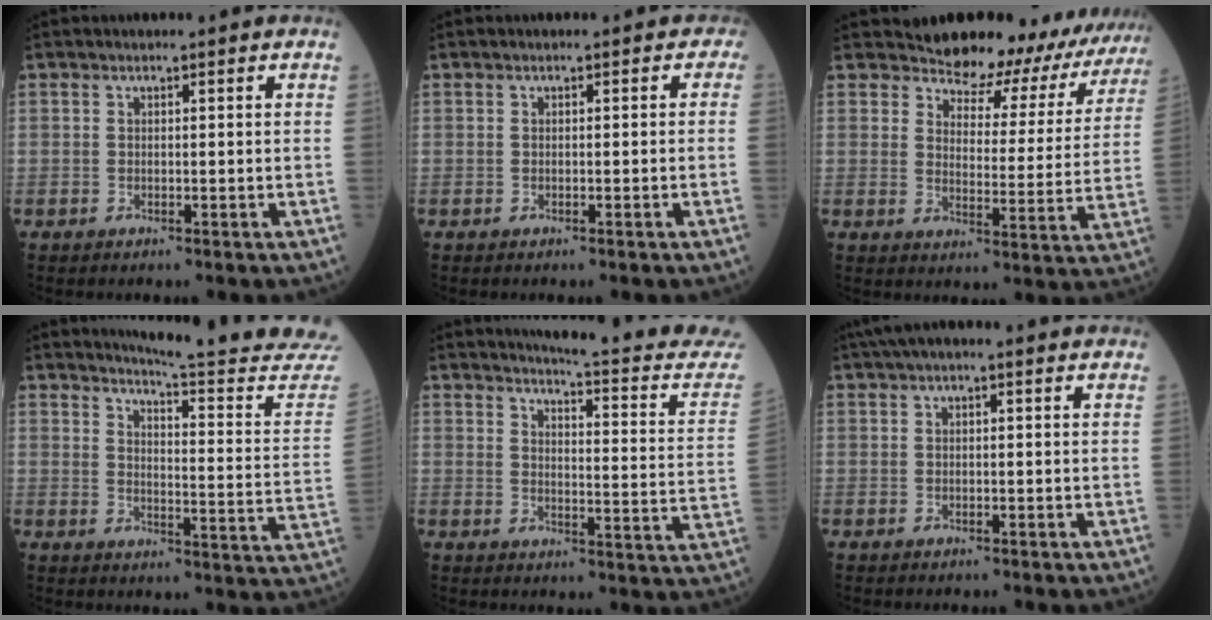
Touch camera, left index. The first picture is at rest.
{"total": 0.6, "force": [-0.3, 0.4, 0.1], "torque": [0.008, 0.006, -0.012]}
{"total": 16.0, "force": [14.9, 5.6, 2.2], "torque": [0.002, -0.042, 0.149]}
{"total": 19.7, "force": [19.1, -1.2, 4.5], "torque": [-0.060, -0.143, 0.216]}
{"total": 17.3, "force": [16.7, 0.2, 4.7], "torque": [-0.053, -0.105, 0.176]}
{"total": 4.1, "force": [2.6, 1.2, 3.0], "torque": [-0.056, 0.040, 0.039]}